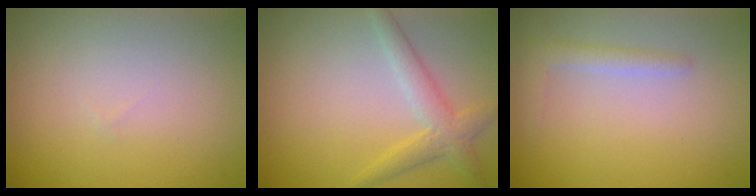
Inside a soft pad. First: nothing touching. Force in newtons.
{"total": 2.7, "press": 2.7, "slide": 0.1}
{"total": 1.6, "press": 1.6, "slide": 0.1}